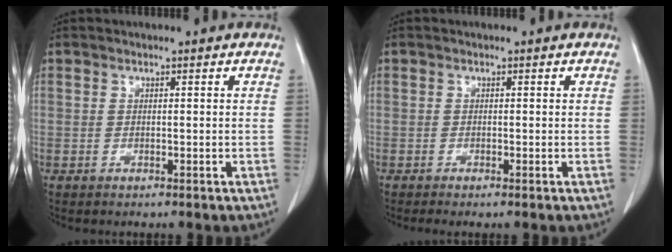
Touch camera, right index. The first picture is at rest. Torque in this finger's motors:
{"motor_torque": [-0.14, 0.15, -0.08, 0.01]}